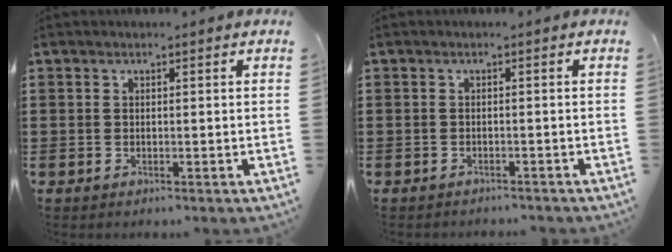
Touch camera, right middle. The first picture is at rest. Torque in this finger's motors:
{"motor_torque": [0.04, 0.03, 0.01, 0.02]}